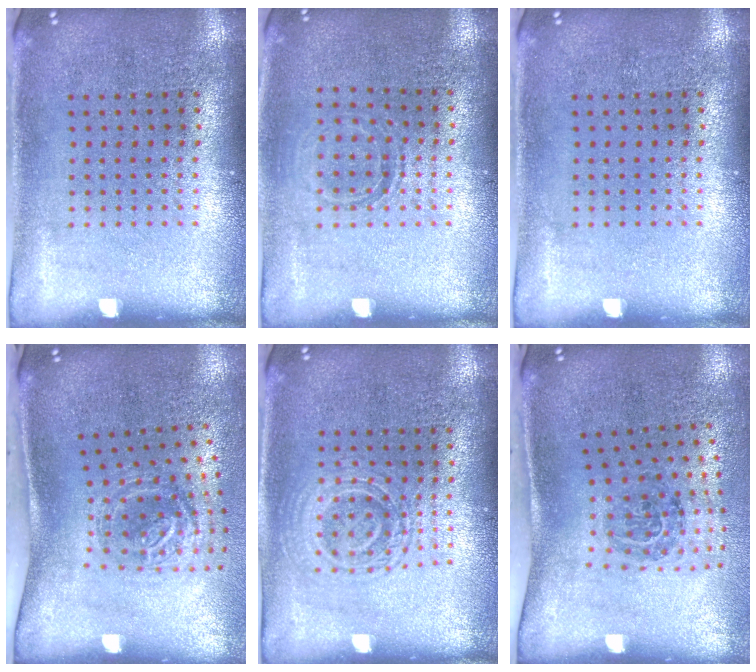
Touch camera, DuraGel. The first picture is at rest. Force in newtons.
{"total": 1.0, "press": 0.9, "slide": 0.4}
{"total": 0.0}
{"total": 1.8, "press": 1.2, "slide": 1.3}
{"total": 1.4, "press": 1.4, "slide": 0.3}
{"total": 1.8, "press": 1.2, "slide": 1.3}